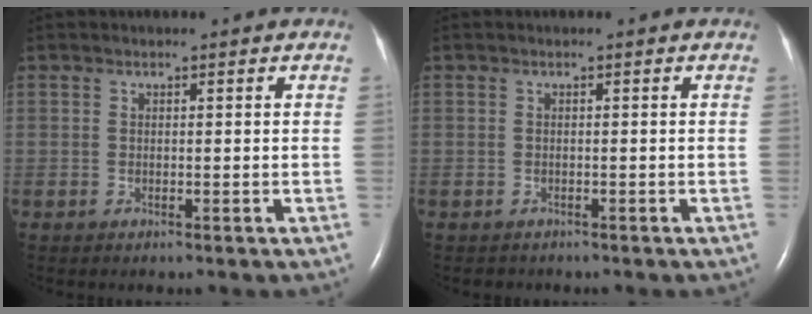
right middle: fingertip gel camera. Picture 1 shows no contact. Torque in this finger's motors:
{"motor_torque": [0.19, -0.05, -0.04, 0.00]}